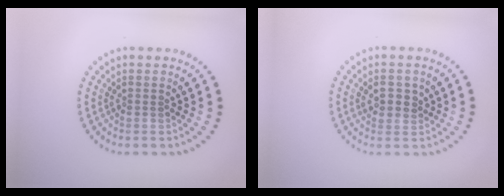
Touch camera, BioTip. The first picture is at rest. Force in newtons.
{"total": 1.7, "press": 1.5, "slide": 0.6}